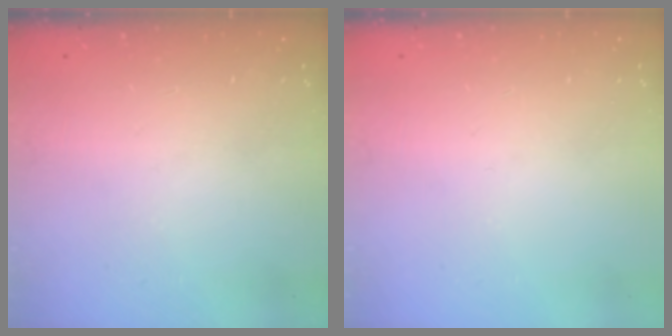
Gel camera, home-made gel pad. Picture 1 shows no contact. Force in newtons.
{"total": 0.0}